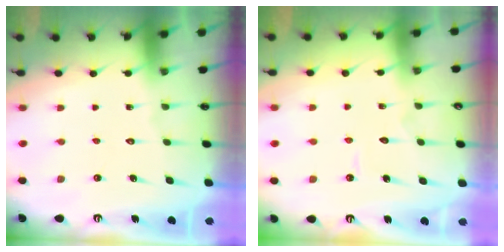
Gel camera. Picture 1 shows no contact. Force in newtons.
{"total": 2.9, "press": 2.9, "slide": 0.2}